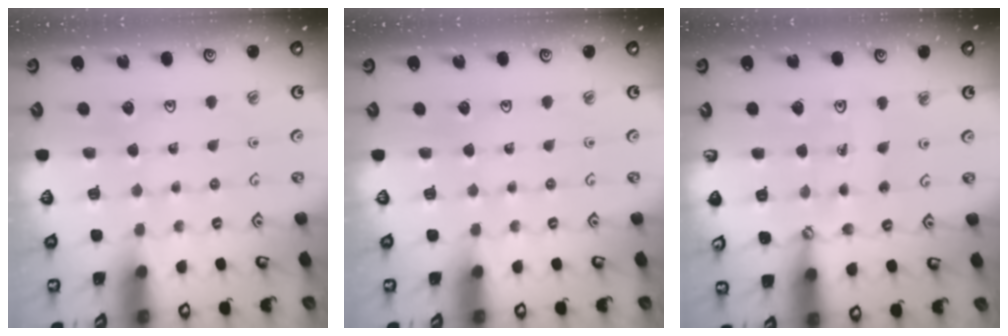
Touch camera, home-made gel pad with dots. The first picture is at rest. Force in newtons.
{"total": 0.0}
{"total": 9.3, "press": 9.1, "slide": 1.8}